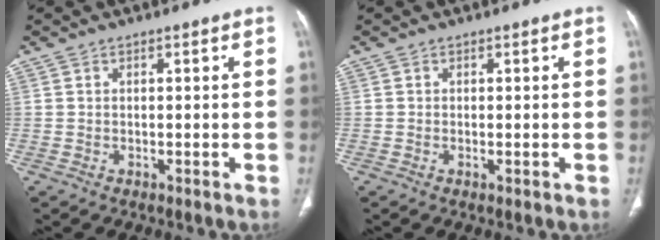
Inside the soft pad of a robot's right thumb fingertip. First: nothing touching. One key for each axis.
{"total": 0.7, "fx": -0.2, "fy": 0.3, "fz": 0.6, "tx": -0.013, "ty": -0.003, "tz": -0.002}